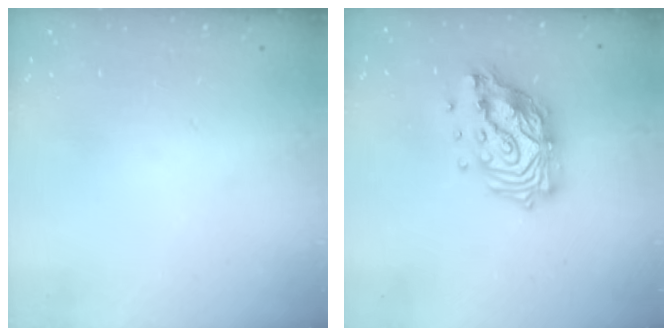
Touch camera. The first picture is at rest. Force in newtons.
{"total": 15.2, "press": 15.1, "slide": 2.0}